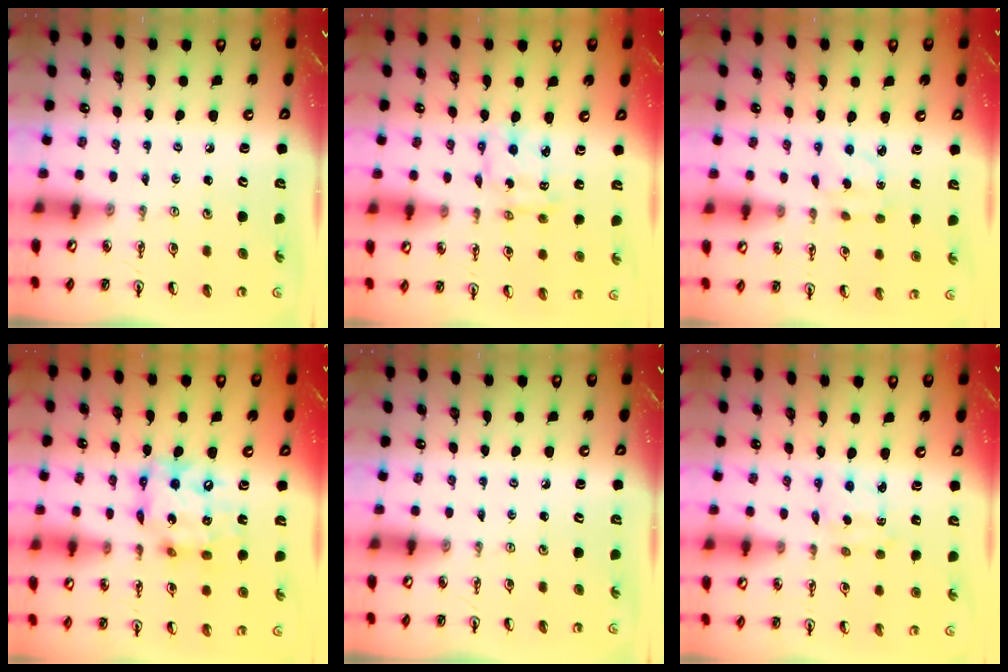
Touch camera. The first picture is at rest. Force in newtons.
{"total": 3.5, "press": 3.5, "slide": 0.1}
{"total": 2.9, "press": 2.9, "slide": 0.6}
{"total": 12.2, "press": 12.1, "slide": 1.1}
{"total": 0.0}
{"total": 2.2, "press": 2.1, "slide": 0.5}